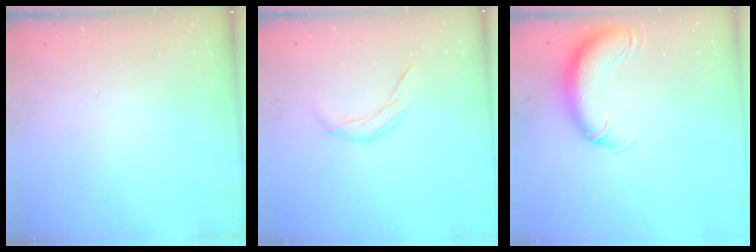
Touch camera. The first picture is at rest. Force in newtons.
{"total": 6.4, "press": 6.4, "slide": 0.3}
{"total": 13.3, "press": 12.9, "slide": 3.5}